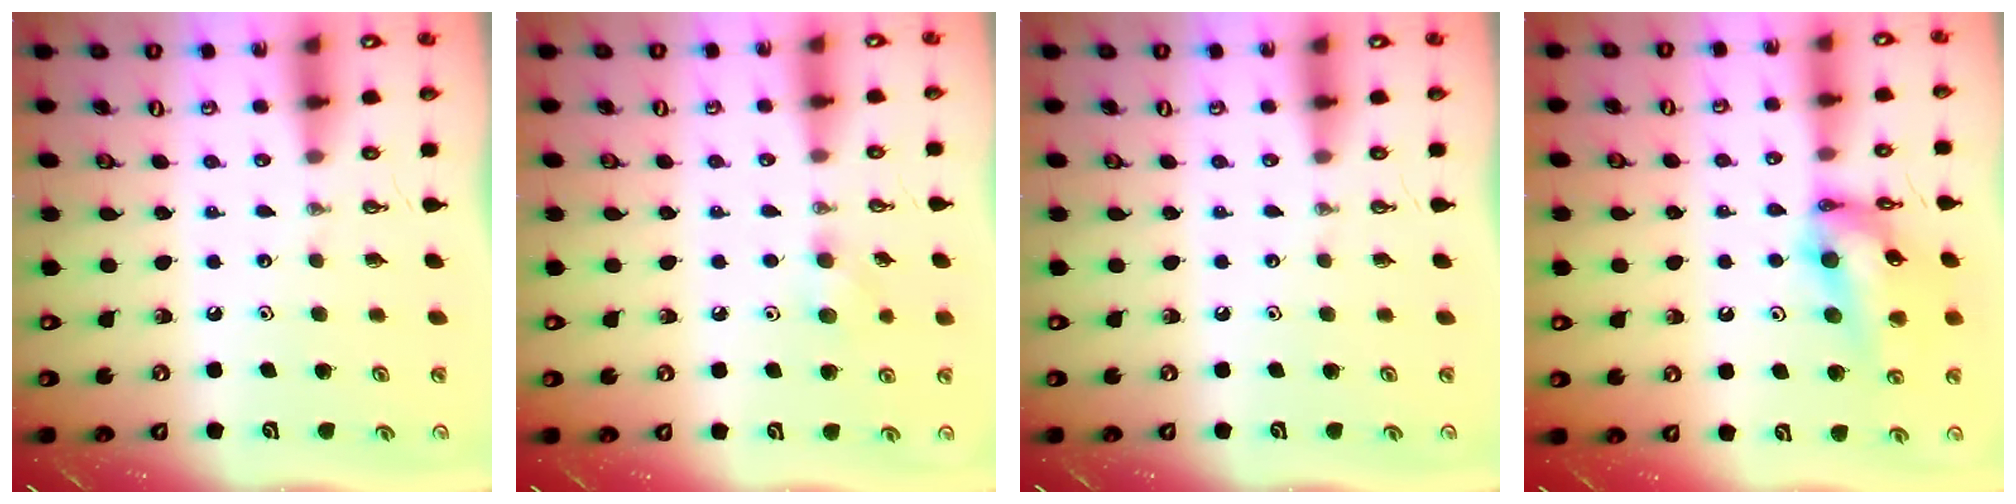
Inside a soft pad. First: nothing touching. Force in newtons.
{"total": 7.2, "press": 7.1, "slide": 0.9}
{"total": 0.0}
{"total": 15.3, "press": 15.2, "slide": 1.5}